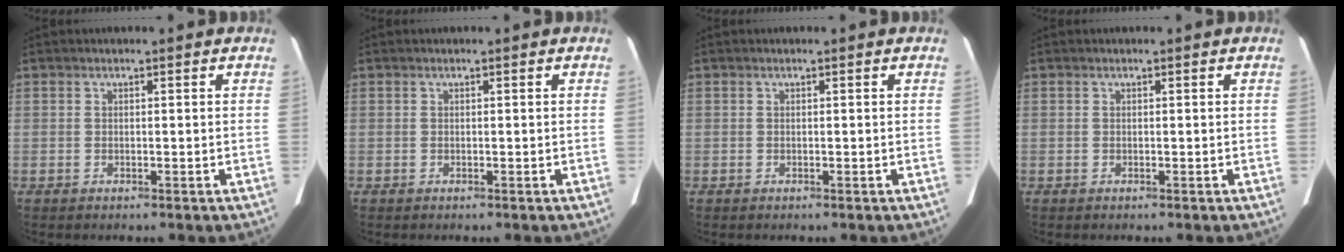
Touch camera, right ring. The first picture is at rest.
{"total": 0.0}
{"total": 0.0}
{"total": 0.0}